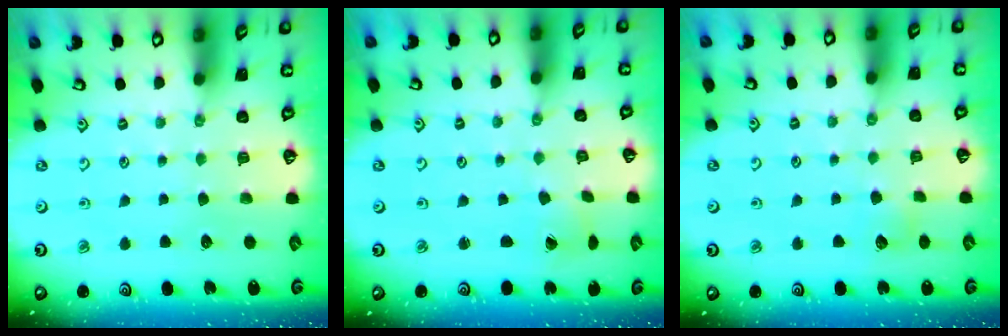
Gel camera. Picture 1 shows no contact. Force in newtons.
{"total": 1.6, "press": 1.6, "slide": 0.1}
{"total": 3.9, "press": 3.8, "slide": 0.5}